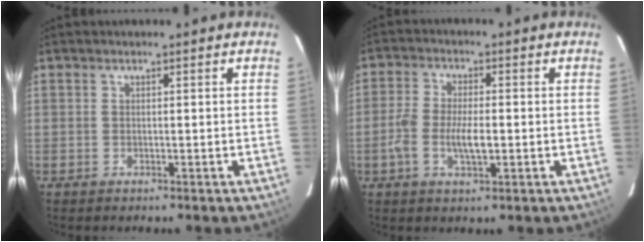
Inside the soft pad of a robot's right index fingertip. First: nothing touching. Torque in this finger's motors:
{"motor_torque": [0.34, -0.01, 0.20, 0.12]}